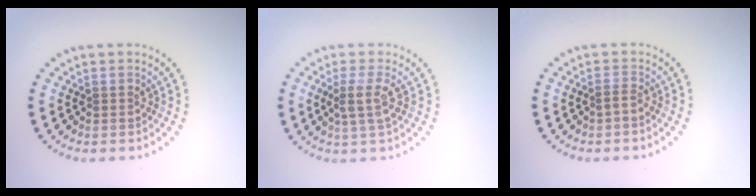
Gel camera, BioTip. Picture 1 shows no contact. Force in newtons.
{"total": 2.2, "press": 1.9, "slide": 1.1}
{"total": 0.7, "press": 0.3, "slide": 0.6}